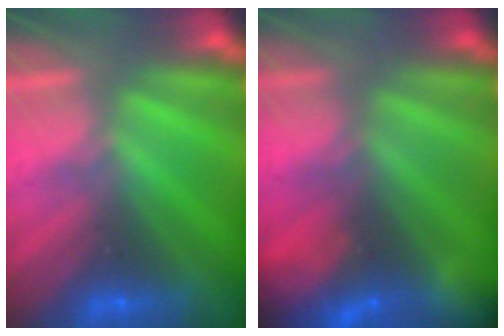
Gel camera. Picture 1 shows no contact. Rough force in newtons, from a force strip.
{"total": 8.8}